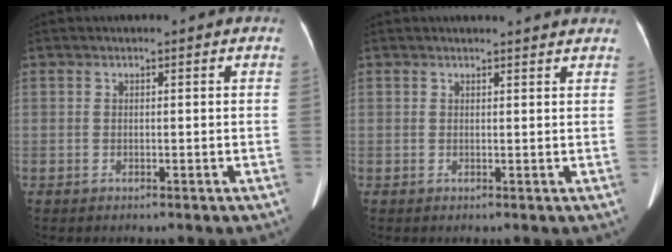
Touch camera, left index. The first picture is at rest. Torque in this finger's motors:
{"motor_torque": [-0.25, -0.25, -0.10, -0.02]}